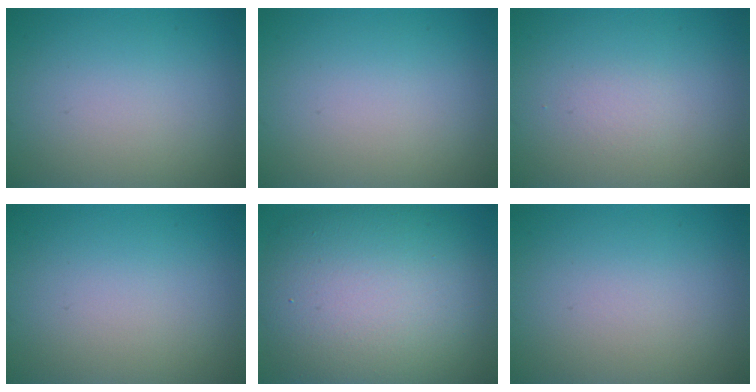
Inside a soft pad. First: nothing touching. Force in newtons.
{"total": 0.0}
{"total": 0.7, "press": 0.7, "slide": 0.0}
{"total": 0.0}
{"total": 12.9, "press": 12.8, "slide": 1.4}
{"total": 0.0}